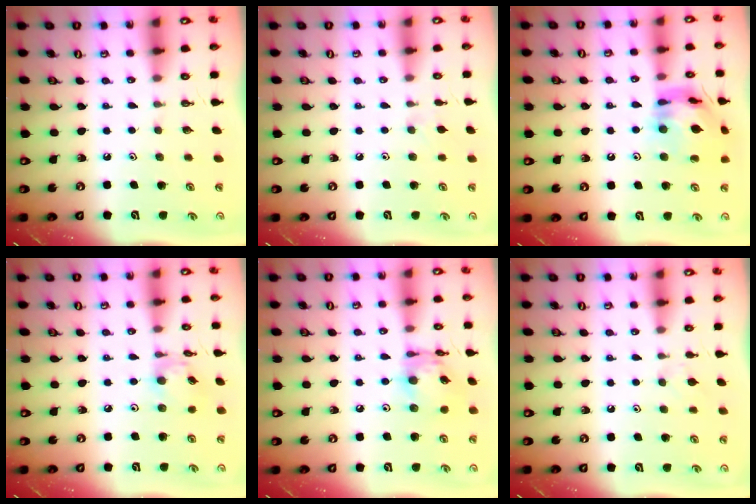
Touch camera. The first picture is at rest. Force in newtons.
{"total": 5.1, "press": 5.1, "slide": 0.8}
{"total": 16.0, "press": 15.9, "slide": 1.4}
{"total": 8.6, "press": 8.5, "slide": 0.6}
{"total": 13.3, "press": 13.3, "slide": 1.2}
{"total": 2.5, "press": 2.4, "slide": 0.6}